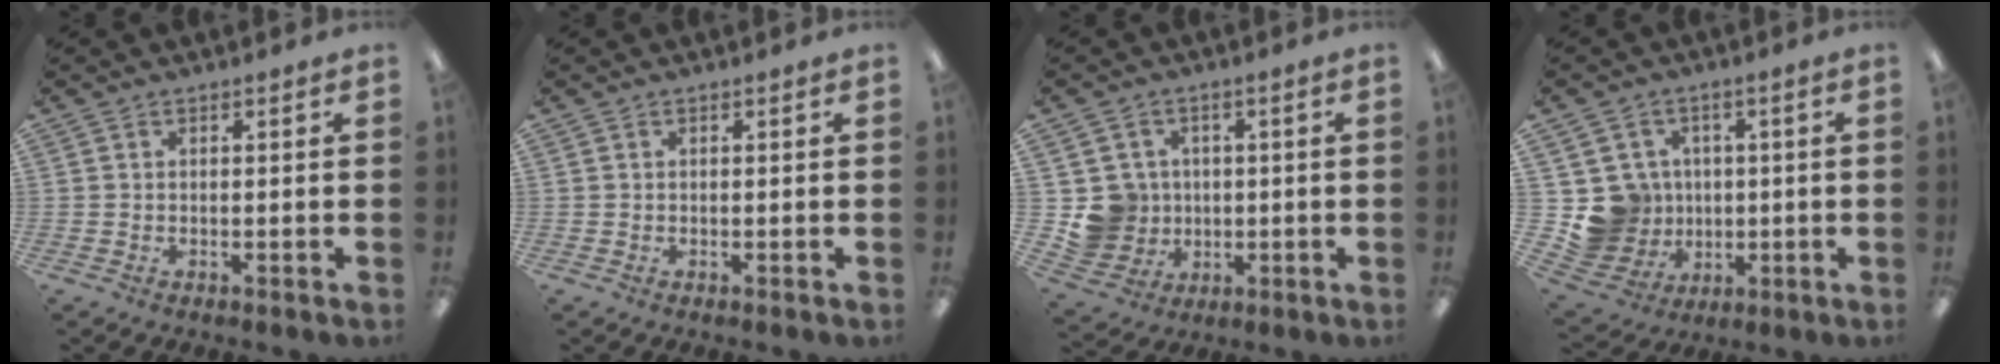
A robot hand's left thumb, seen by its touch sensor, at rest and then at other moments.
{"total": 0.0}
{"total": 8.0, "force": [0.3, 7.9, 1.0], "torque": [-0.042, 0.005, 0.018]}
{"total": 9.8, "force": [0.5, 9.7, 1.5], "torque": [-0.064, -0.001, 0.026]}